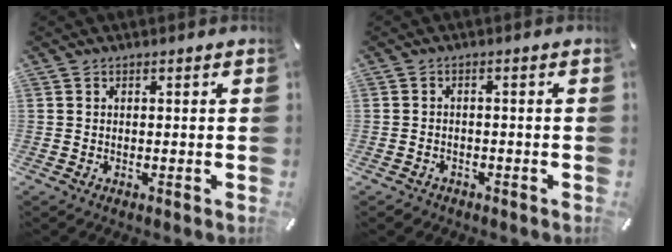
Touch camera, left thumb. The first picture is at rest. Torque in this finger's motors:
{"motor_torque": [-0.02, -0.09, -0.21, 0.29, -0.02]}